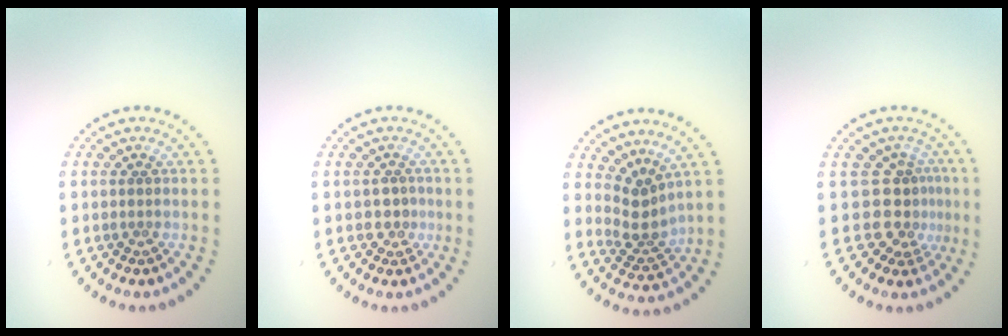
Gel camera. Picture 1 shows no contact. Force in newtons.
{"total": 1.3, "press": 1.2, "slide": 0.5}
{"total": 2.9, "press": 2.0, "slide": 2.1}
{"total": 3.4, "press": 2.6, "slide": 2.3}